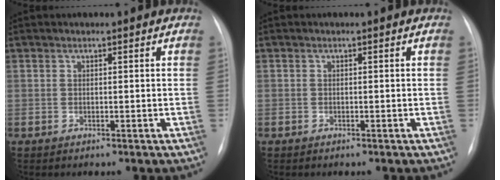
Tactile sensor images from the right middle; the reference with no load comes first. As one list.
[{"total": 0.0}]